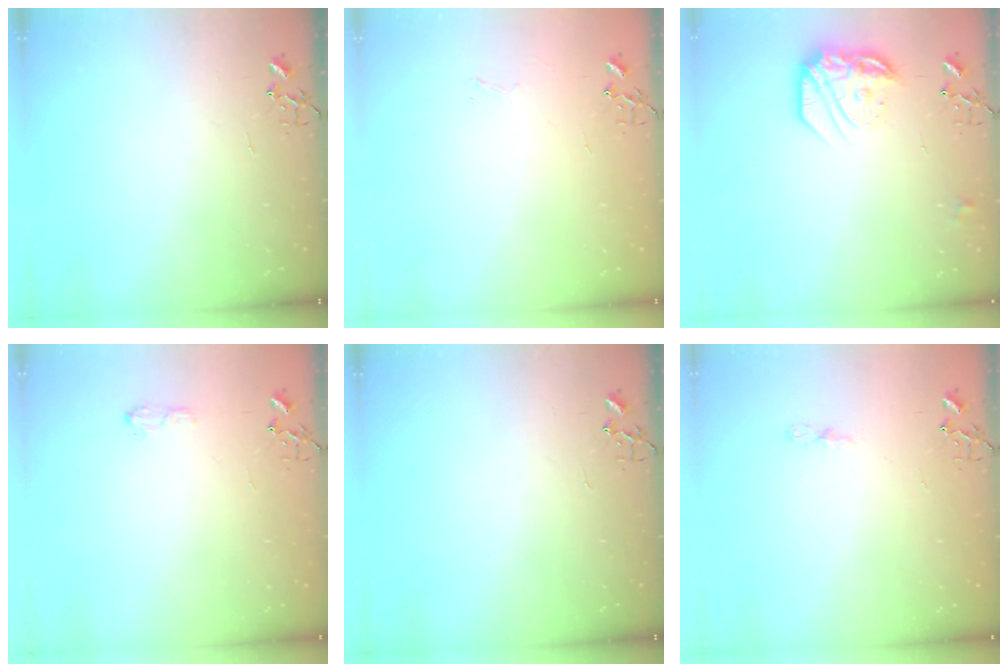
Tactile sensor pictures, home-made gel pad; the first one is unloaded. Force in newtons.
{"total": 3.3, "press": 3.3, "slide": 0.3}
{"total": 17.3, "press": 17.2, "slide": 1.2}
{"total": 5.5, "press": 5.5, "slide": 0.8}
{"total": 0.0}
{"total": 3.4, "press": 3.4, "slide": 0.5}